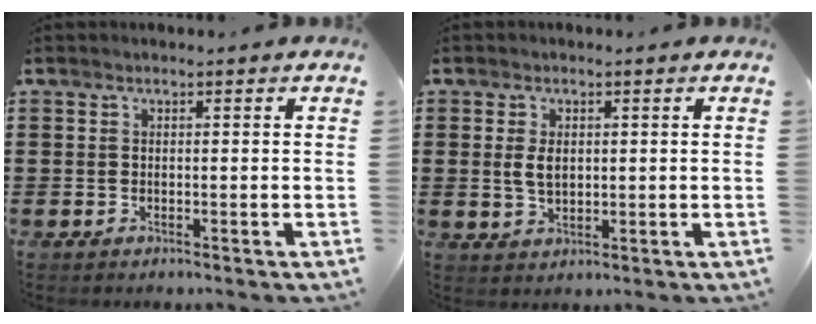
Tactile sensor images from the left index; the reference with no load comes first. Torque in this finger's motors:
{"motor_torque": [0.69, 0.56, 0.46, 0.04]}